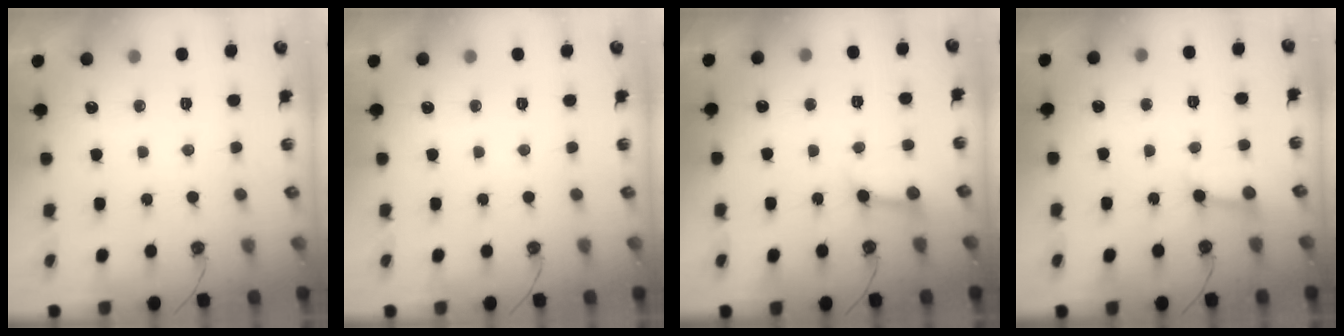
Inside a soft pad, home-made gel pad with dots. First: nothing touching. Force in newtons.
{"total": 0.0}
{"total": 3.9, "press": 3.8, "slide": 0.4}
{"total": 3.8, "press": 3.7, "slide": 0.6}